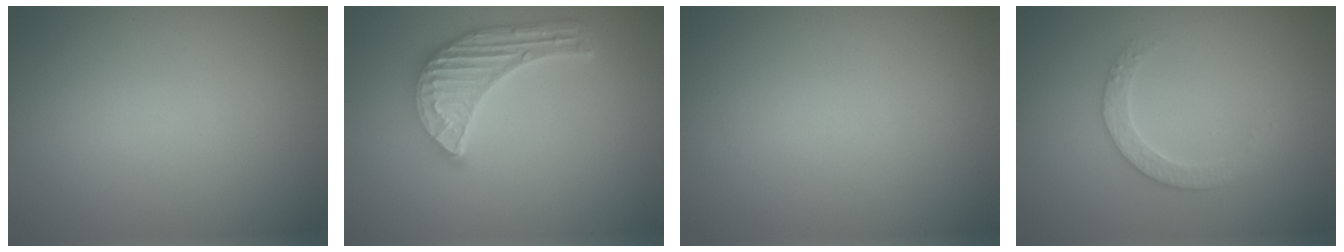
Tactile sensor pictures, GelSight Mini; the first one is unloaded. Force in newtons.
{"total": 6.0, "press": 4.6, "slide": 3.9}
{"total": 0.0}
{"total": 2.5, "press": 2.4, "slide": 0.7}